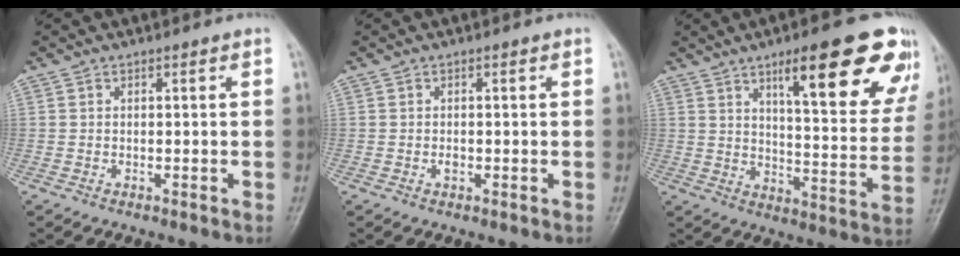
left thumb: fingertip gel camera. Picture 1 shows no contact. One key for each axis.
{"total": 0.9, "fx": -0.2, "fy": 0.6, "fz": 0.6, "tx": -0.008, "ty": 0.000, "tz": -0.005}
{"total": 22.1, "fx": 12.0, "fy": 5.8, "fz": 17.6, "tx": -0.200, "ty": -0.040, "tz": 0.171}